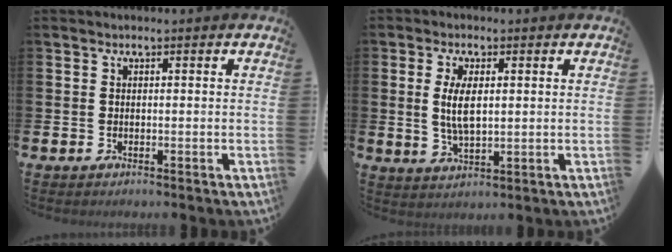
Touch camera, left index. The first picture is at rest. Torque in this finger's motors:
{"motor_torque": [0.73, 0.45, 0.23, 0.21]}